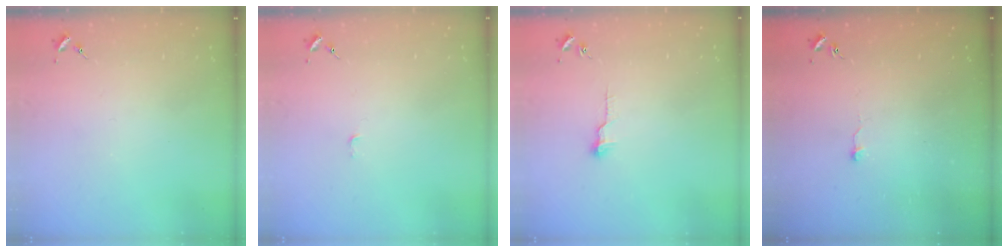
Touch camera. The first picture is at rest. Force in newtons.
{"total": 2.3, "press": 2.3, "slide": 0.3}
{"total": 5.8, "press": 5.8, "slide": 0.4}
{"total": 4.8, "press": 4.8, "slide": 0.4}